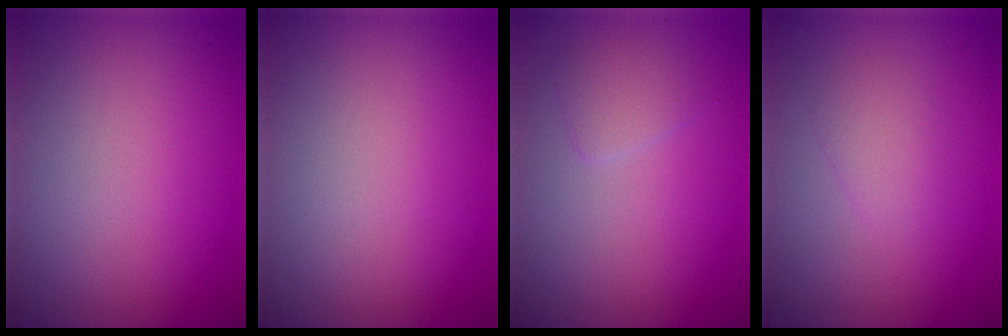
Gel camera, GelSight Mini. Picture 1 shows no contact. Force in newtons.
{"total": 0.0}
{"total": 1.3, "press": 1.3, "slide": 0.1}
{"total": 1.4, "press": 1.4, "slide": 0.0}